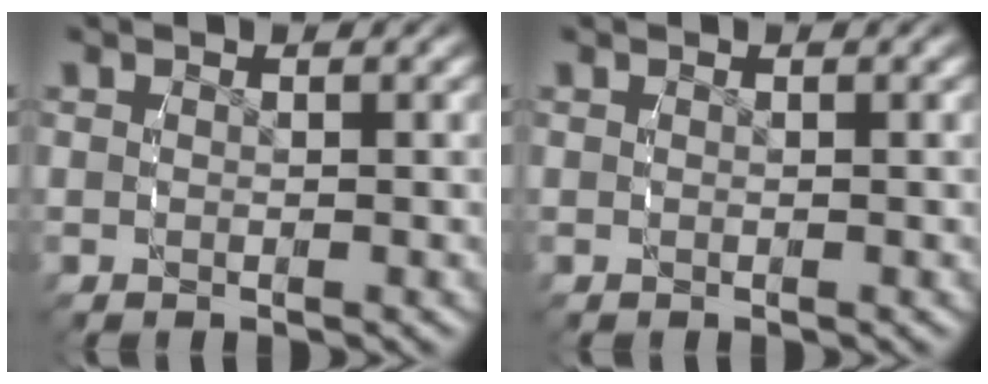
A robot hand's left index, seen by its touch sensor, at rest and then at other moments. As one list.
[{"total": 0.0}]